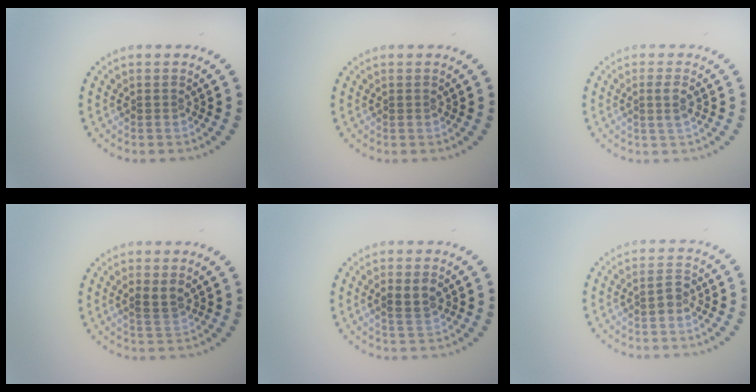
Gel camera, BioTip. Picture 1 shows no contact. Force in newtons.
{"total": 0.0}
{"total": 1.5, "press": 1.2, "slide": 0.9}
{"total": 1.6, "press": 1.5, "slide": 0.6}
{"total": 2.1, "press": 2.1, "slide": 0.5}
{"total": 1.5, "press": 1.5, "slide": 0.2}